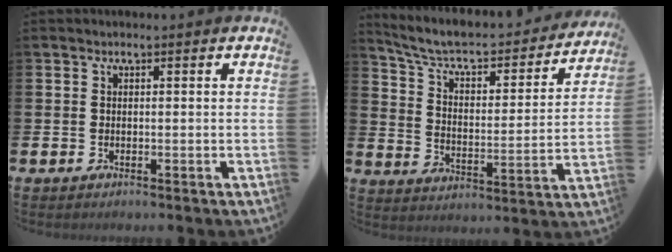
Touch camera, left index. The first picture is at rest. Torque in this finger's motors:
{"motor_torque": [-0.14, -0.97, 0.61, 0.20]}